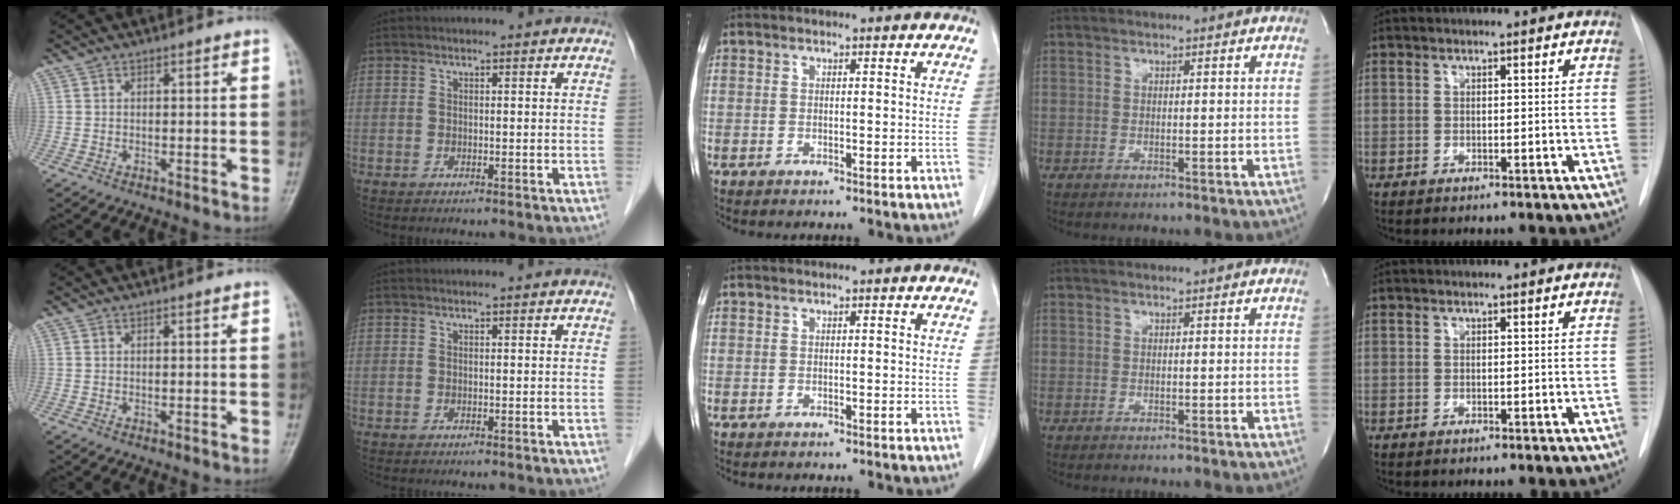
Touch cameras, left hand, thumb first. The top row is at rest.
{}